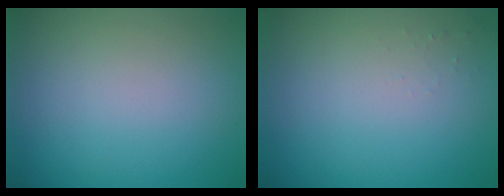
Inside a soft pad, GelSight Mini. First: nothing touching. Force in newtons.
{"total": 0.5, "press": 0.5, "slide": 0.1}